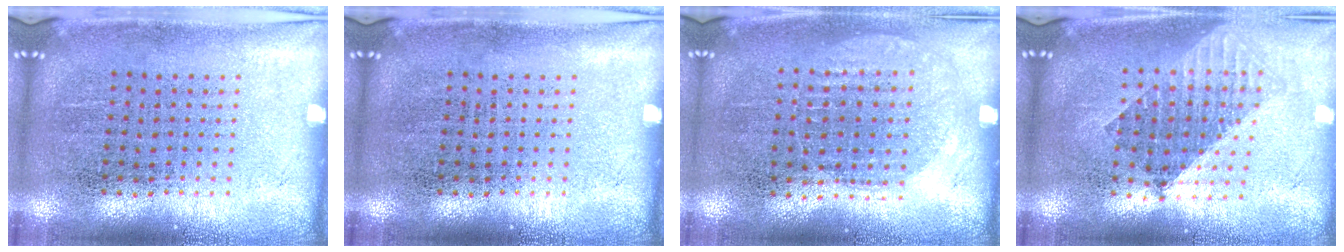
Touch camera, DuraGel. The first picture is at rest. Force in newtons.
{"total": 0.0}
{"total": 0.9, "press": 0.8, "slide": 0.3}
{"total": 1.6, "press": 1.3, "slide": 0.8}